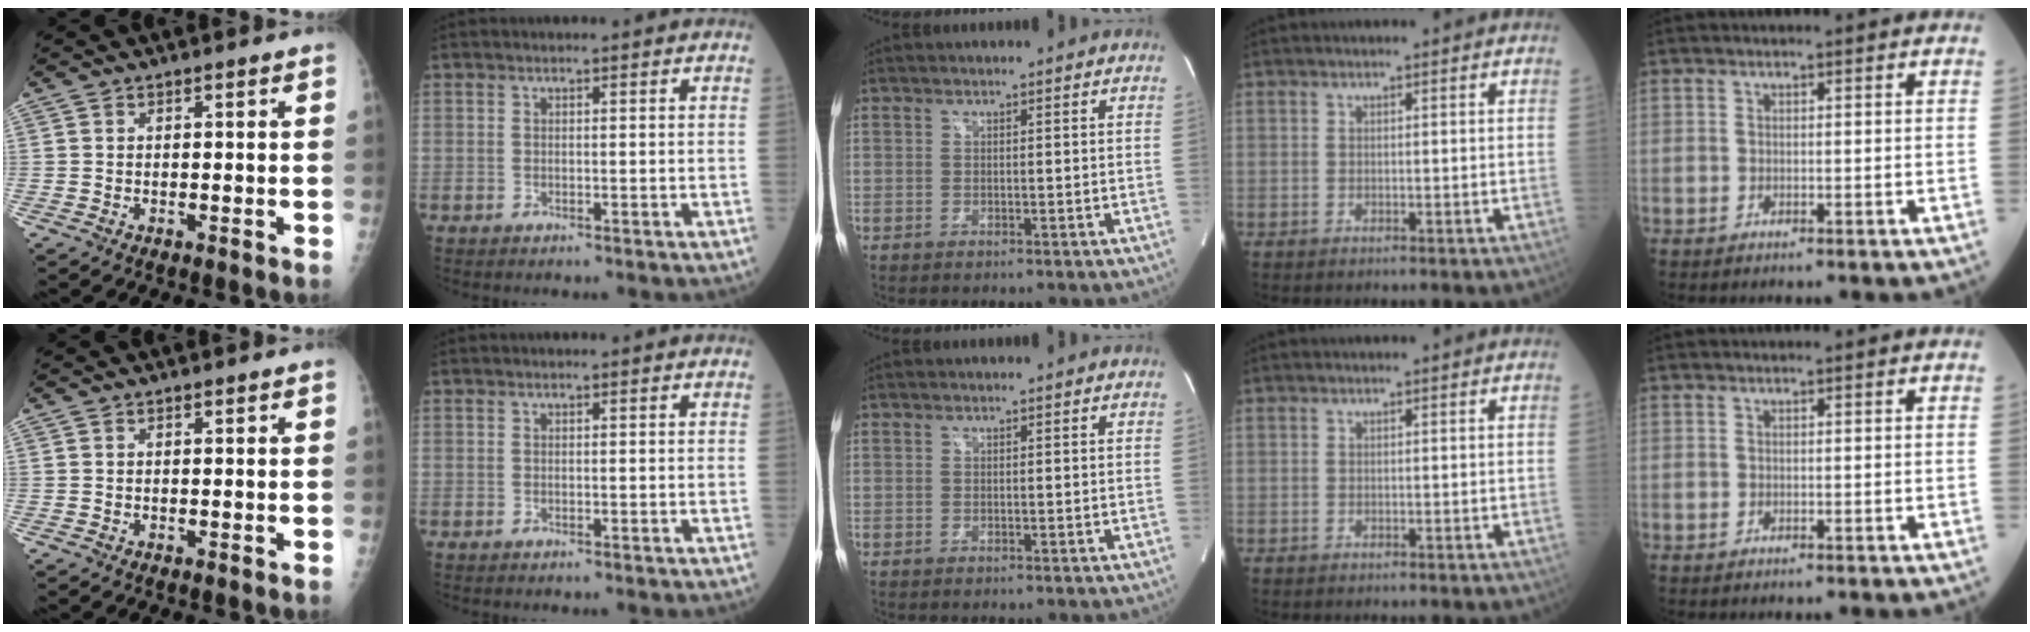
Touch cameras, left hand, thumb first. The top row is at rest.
{}